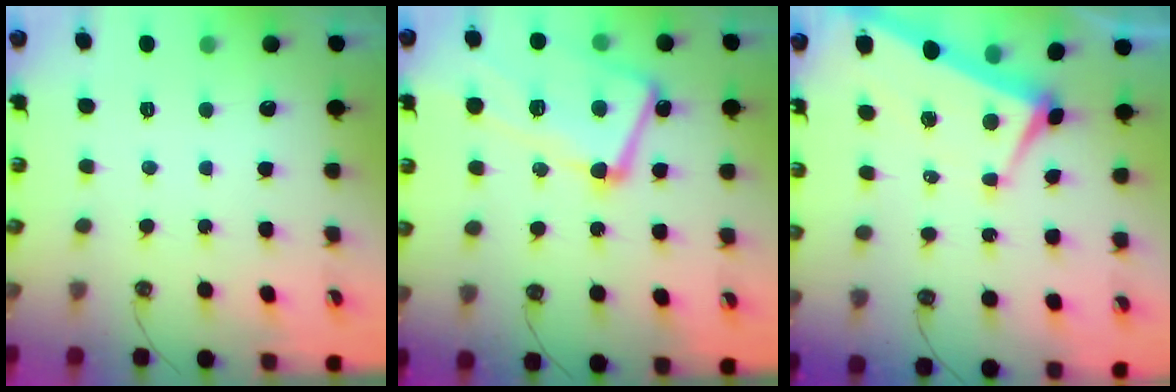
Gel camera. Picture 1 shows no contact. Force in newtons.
{"total": 12.0, "press": 11.8, "slide": 2.1}
{"total": 1.4, "press": 1.0, "slide": 1.0}